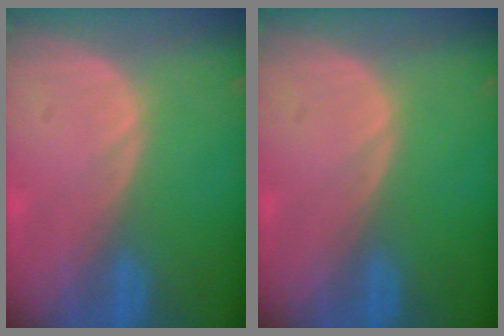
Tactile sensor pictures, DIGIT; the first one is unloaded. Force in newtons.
{"total": 0.0}